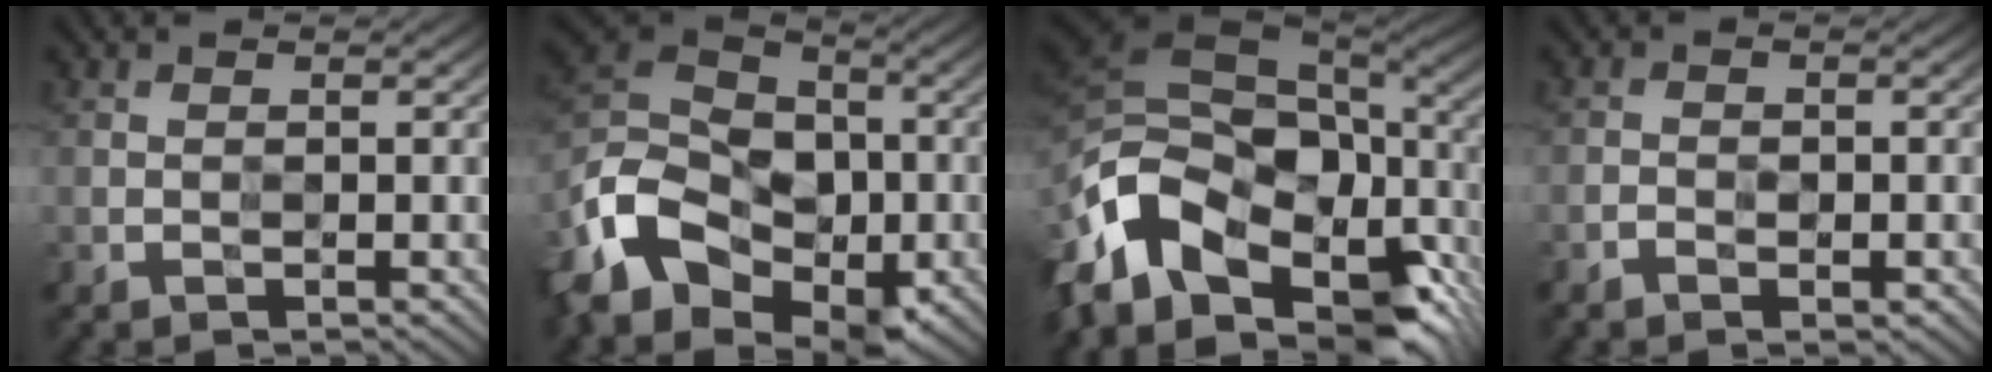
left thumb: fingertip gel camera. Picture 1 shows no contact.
{"total": 13.9, "force": [-6.4, 9.6, 7.7], "torque": [-0.196, -0.015, -0.140]}
{"total": 19.3, "force": [-5.0, 11.8, 14.4], "torque": [-0.327, -0.041, -0.068]}
{"total": 1.3, "force": [-0.8, 0.8, 0.7], "torque": [-0.011, -0.001, -0.018]}